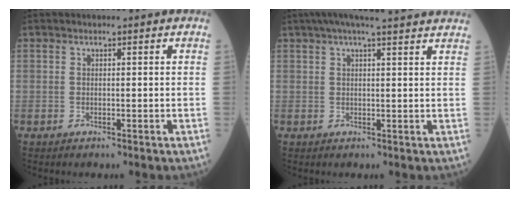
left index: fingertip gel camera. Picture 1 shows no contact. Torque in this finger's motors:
{"motor_torque": [-0.19, -0.27, 0.01, 0.03]}